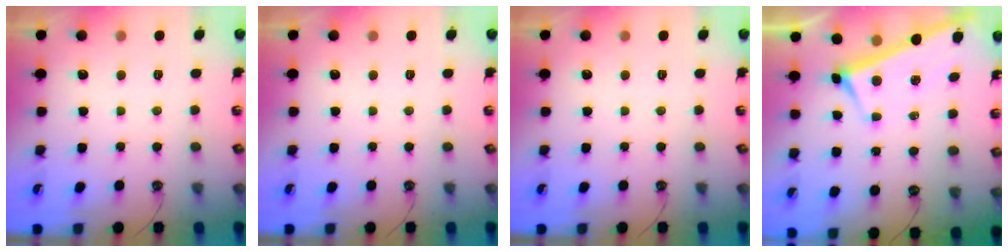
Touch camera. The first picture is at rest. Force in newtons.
{"total": 0.0}
{"total": 0.0}
{"total": 3.7, "press": 3.7, "slide": 0.5}